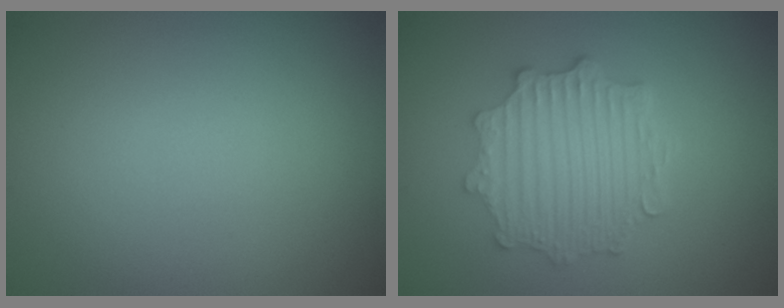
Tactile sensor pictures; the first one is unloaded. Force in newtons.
{"total": 4.9, "press": 3.9, "slide": 2.9}